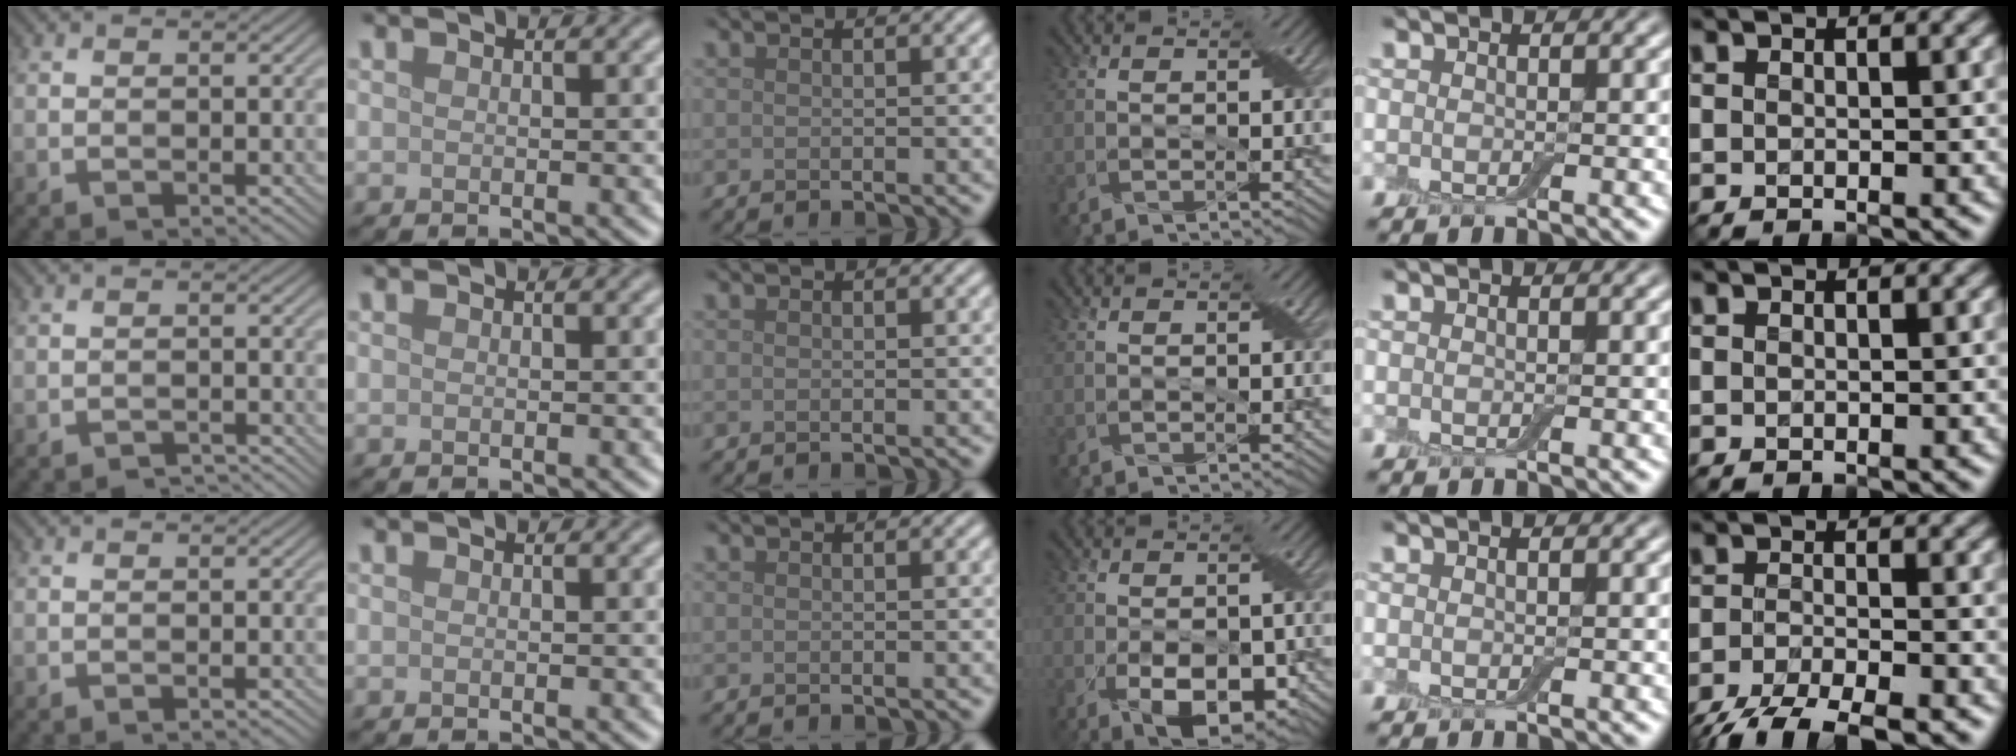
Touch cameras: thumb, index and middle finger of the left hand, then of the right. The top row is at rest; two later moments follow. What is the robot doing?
{"motion": "peel", "object": "adhesive wrap"}